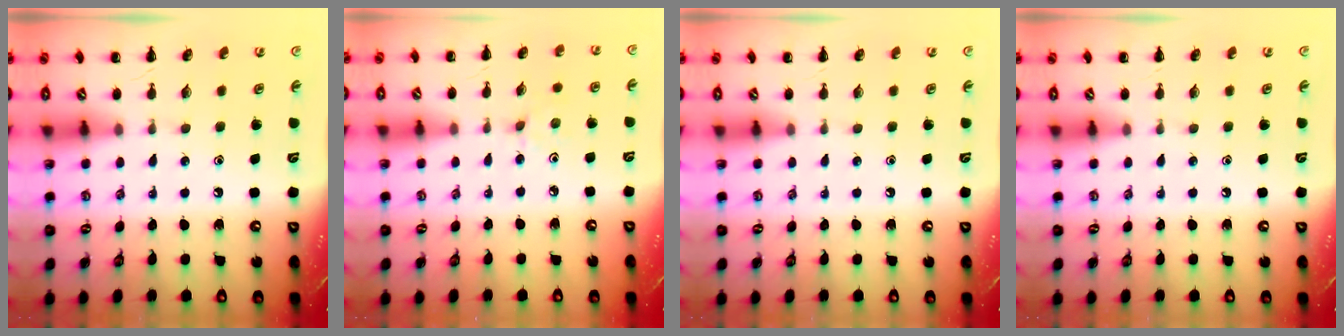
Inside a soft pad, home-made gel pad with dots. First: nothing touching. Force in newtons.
{"total": 2.5, "press": 2.4, "slide": 0.9}
{"total": 0.0}
{"total": 0.0}